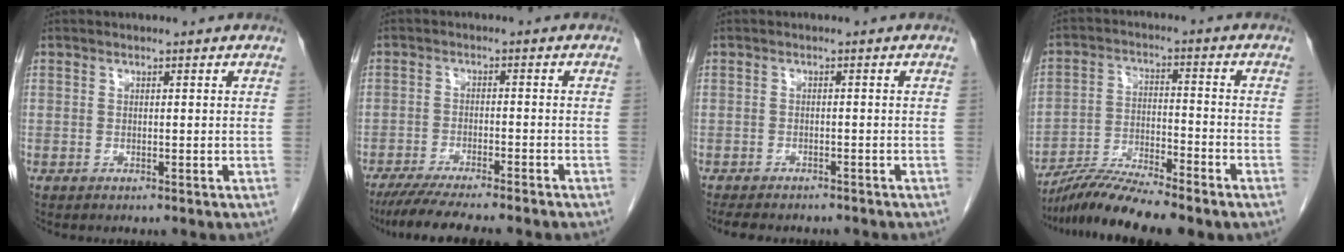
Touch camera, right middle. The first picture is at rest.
{"total": 11.0, "force": [-9.3, 0.4, 5.8], "torque": [-0.081, -0.023, -0.142]}
{"total": 8.6, "force": [-7.5, 2.5, 3.5], "torque": [-0.055, -0.005, -0.097]}
{"total": 9.3, "force": [-8.1, 0.0, 4.5], "torque": [-0.087, -0.012, -0.147]}